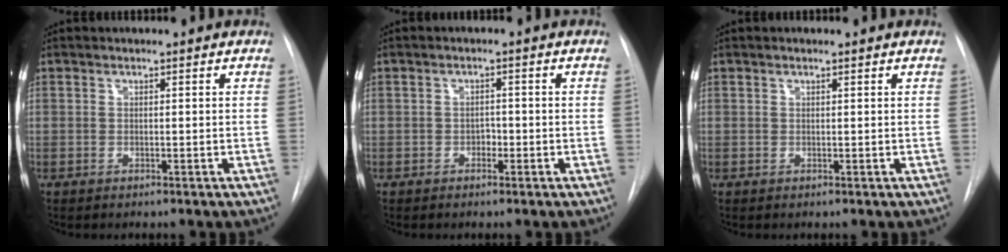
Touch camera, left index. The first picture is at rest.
{"total": 1.9, "force": [-1.6, 0.8, 0.6], "torque": [-0.005, -0.001, -0.025]}
{"total": 0.7, "force": [-0.7, -0.1, 0.1], "torque": [-0.007, -0.003, -0.007]}